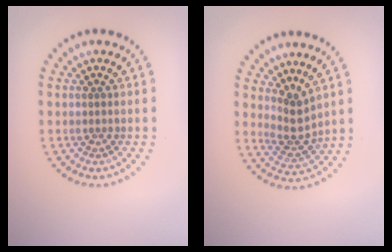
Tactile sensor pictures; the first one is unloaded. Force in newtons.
{"total": 2.6, "press": 2.0, "slide": 1.6}